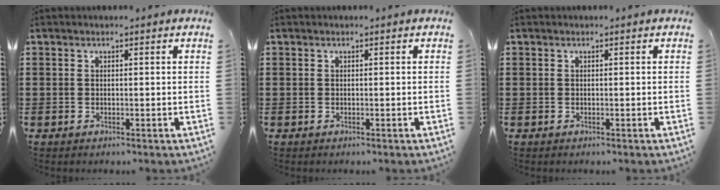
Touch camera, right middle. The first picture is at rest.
{"total": 0.0}
{"total": 0.0}